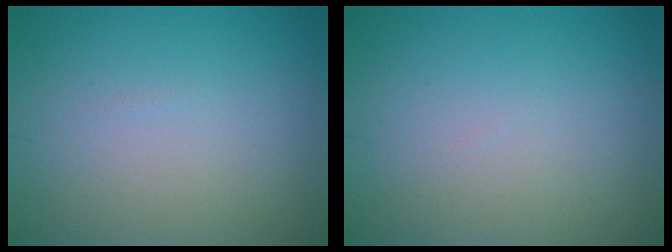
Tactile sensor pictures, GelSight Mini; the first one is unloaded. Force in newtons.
{"total": 0.0}